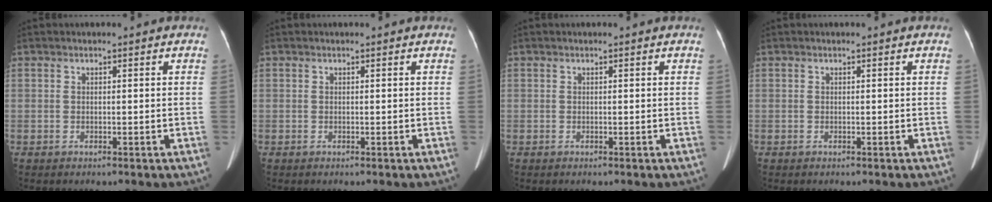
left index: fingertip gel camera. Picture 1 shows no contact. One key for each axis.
{"total": 0.0}
{"total": 0.0}
{"total": 0.0}